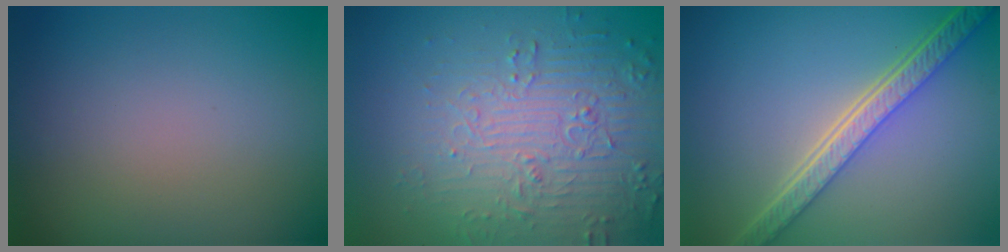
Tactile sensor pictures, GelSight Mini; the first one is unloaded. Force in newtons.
{"total": 4.4, "press": 4.3, "slide": 0.7}
{"total": 5.7, "press": 4.4, "slide": 3.7}